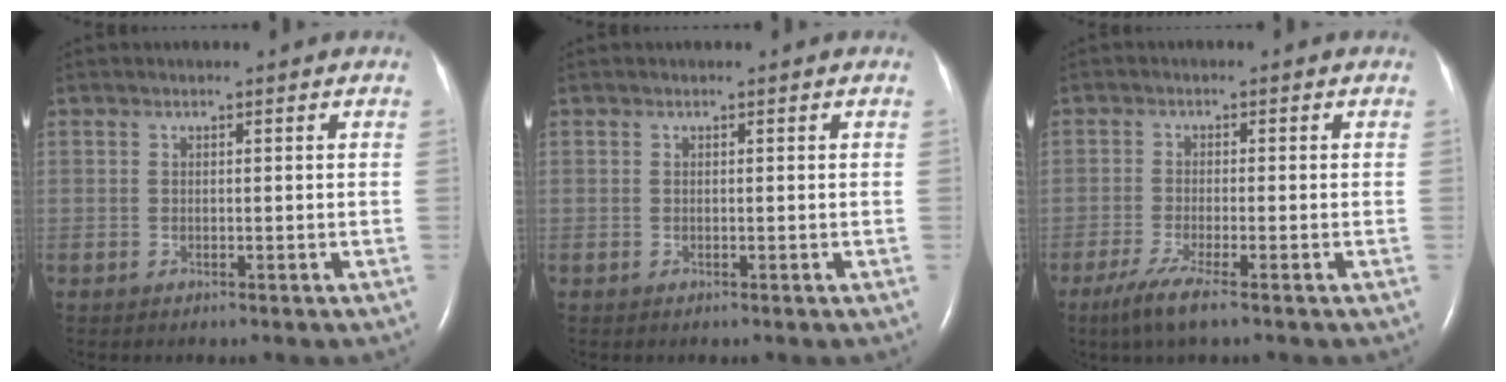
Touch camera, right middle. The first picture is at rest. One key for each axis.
{"total": 0.0}
{"total": 4.7, "fx": -3.0, "fy": 0.1, "fz": 3.6, "tx": -0.080, "ty": -0.016, "tz": -0.059}